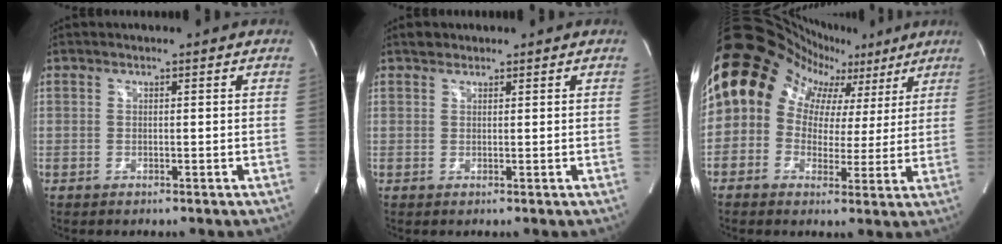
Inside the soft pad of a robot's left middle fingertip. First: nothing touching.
{"total": 1.2, "force": [0.9, 0.7, 0.1], "torque": [-0.002, 0.009, 0.014]}
{"total": 17.8, "force": [8.6, 13.6, 7.7], "torque": [-0.145, 0.077, 0.120]}